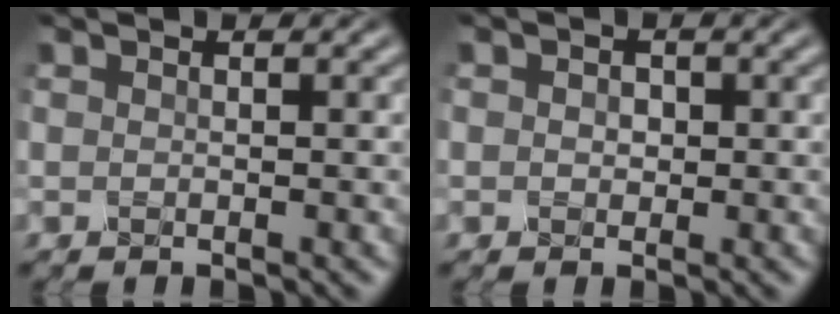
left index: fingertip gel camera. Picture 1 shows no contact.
{"total": 1.1, "force": [-0.1, 1.0, 0.5], "torque": [-0.010, 0.002, -0.005]}